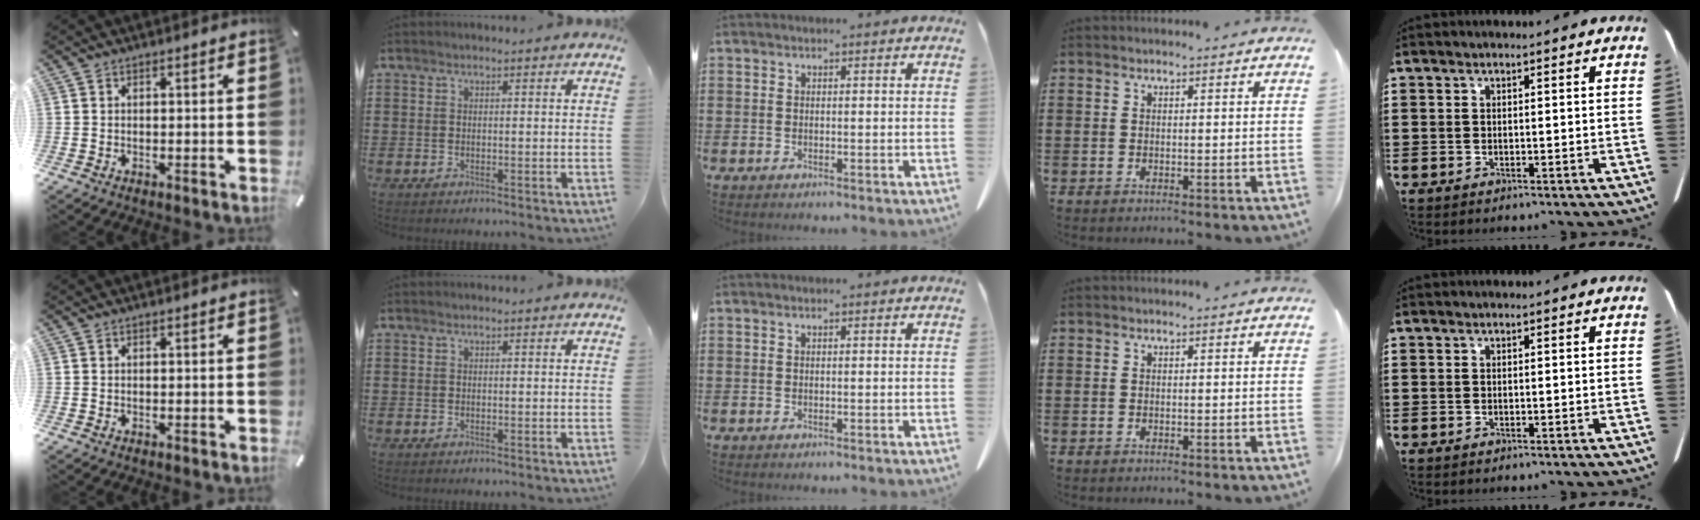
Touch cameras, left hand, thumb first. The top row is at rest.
{}